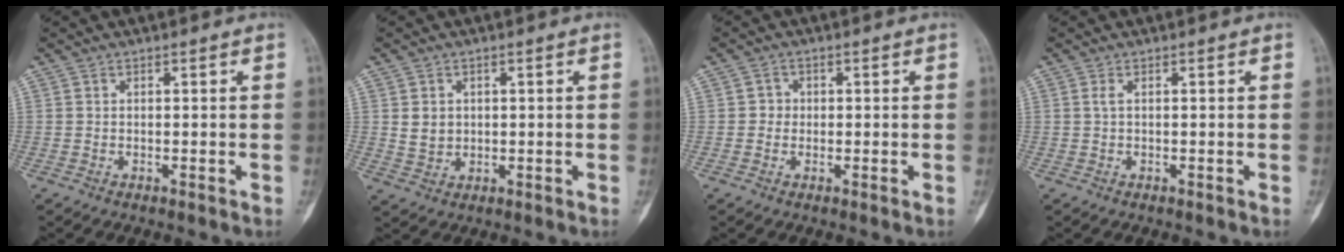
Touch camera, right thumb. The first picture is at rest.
{"total": 3.6, "force": [0.7, 3.1, 1.8], "torque": [-0.016, -0.005, 0.019]}
{"total": 1.9, "force": [0.0, 1.8, 0.5], "torque": [0.005, 0.007, -0.006]}
{"total": 0.7, "force": [0.2, 0.2, 0.7], "torque": [-0.022, 0.004, 0.004]}